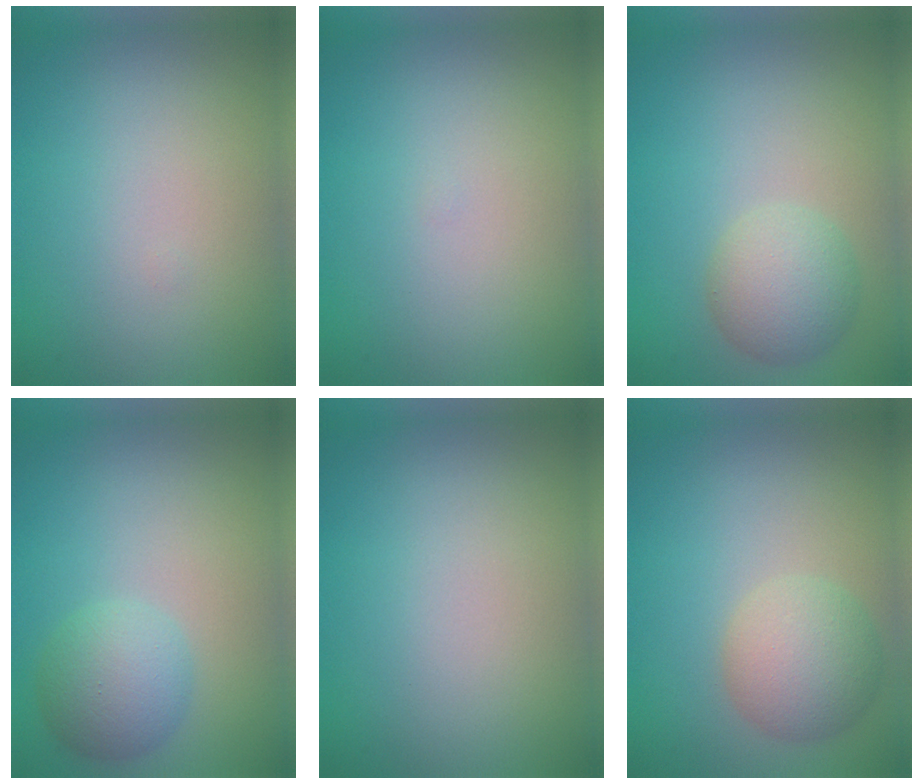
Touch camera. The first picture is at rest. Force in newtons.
{"total": 0.0}
{"total": 3.7, "press": 3.7, "slide": 0.3}
{"total": 3.7, "press": 3.7, "slide": 0.2}
{"total": 0.0}
{"total": 4.4, "press": 4.4, "slide": 0.2}